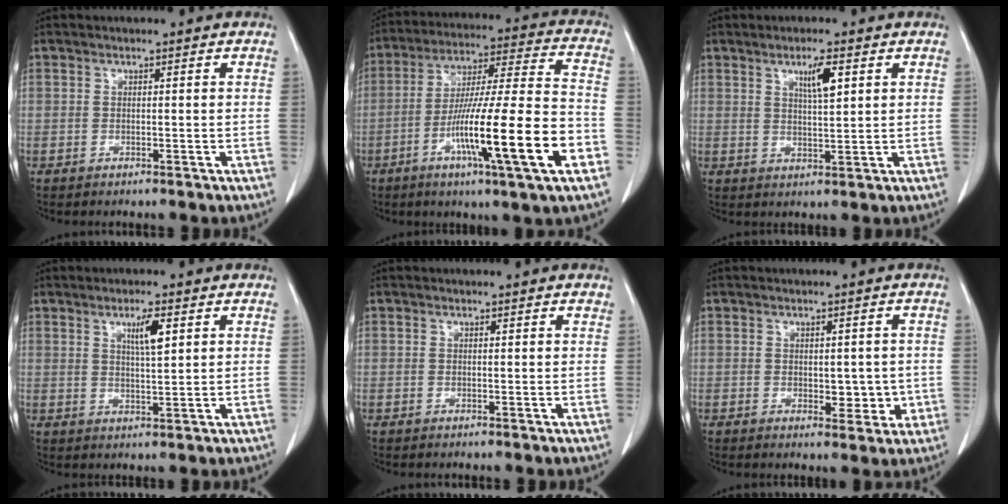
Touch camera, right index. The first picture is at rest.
{"total": 20.6, "force": [-7.5, 0.3, 19.2], "torque": [-0.312, -0.017, -0.126]}
{"total": 4.3, "force": [2.0, 0.5, 3.8], "torque": [-0.065, -0.003, 0.035]}
{"total": 4.2, "force": [1.8, 0.4, 3.7], "torque": [-0.063, -0.002, 0.032]}
{"total": 0.6, "force": [0.6, 0.1, 0.1], "torque": [-0.004, -0.002, 0.000]}
{"total": 4.2, "force": [-0.4, 2.4, 3.4], "torque": [-0.034, -0.001, 0.002]}